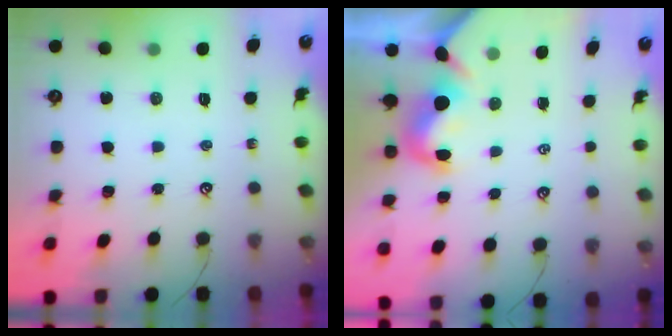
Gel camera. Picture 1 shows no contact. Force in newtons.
{"total": 1.5, "press": 1.2, "slide": 0.9}